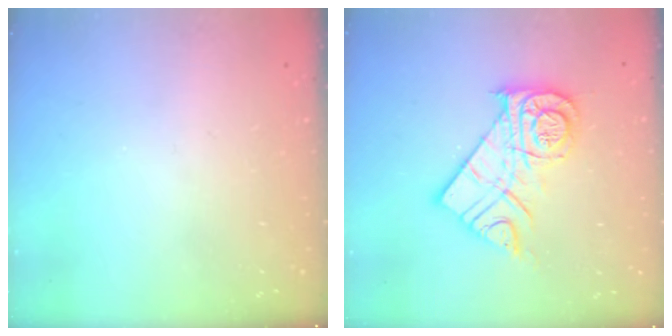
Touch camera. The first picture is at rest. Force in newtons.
{"total": 16.2, "press": 16.1, "slide": 1.6}